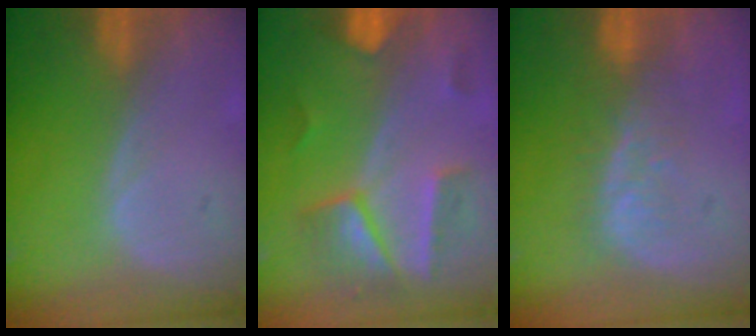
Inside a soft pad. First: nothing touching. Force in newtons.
{"total": 6.8, "press": 6.8, "slide": 0.2}
{"total": 5.0, "press": 4.7, "slide": 1.6}